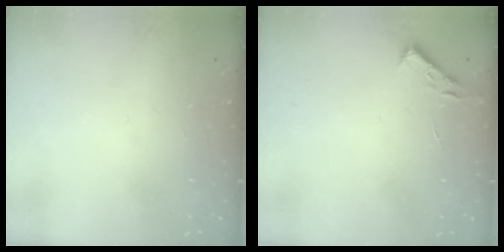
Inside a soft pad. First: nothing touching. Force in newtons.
{"total": 2.7, "press": 2.7, "slide": 0.4}